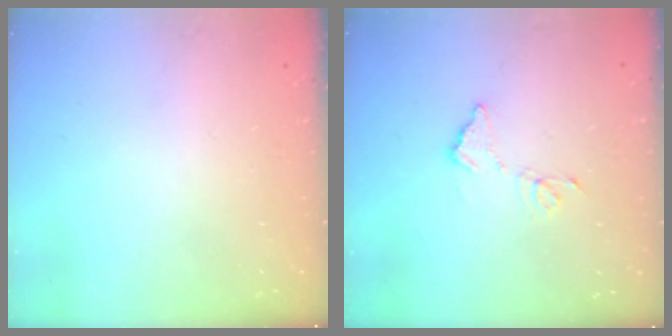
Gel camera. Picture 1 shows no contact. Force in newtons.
{"total": 8.0, "press": 8.0, "slide": 0.4}